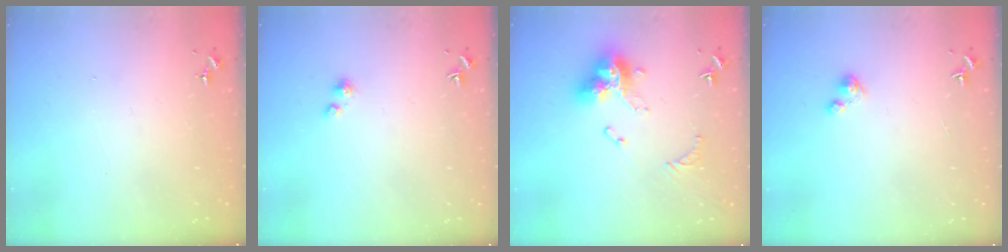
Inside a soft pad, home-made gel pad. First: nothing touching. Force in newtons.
{"total": 2.2, "press": 2.2, "slide": 0.2}
{"total": 14.2, "press": 14.1, "slide": 1.5}
{"total": 3.0, "press": 3.0, "slide": 0.2}